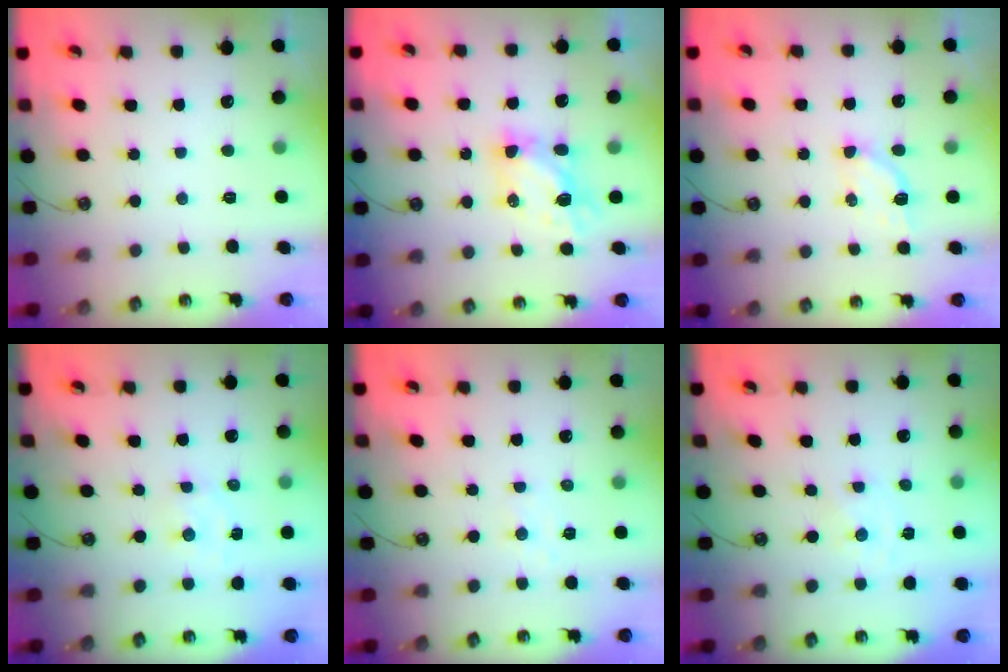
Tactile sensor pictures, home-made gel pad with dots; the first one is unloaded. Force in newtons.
{"total": 6.6, "press": 6.5, "slide": 0.6}
{"total": 3.8, "press": 3.8, "slide": 0.4}
{"total": 1.6, "press": 1.6, "slide": 0.1}
{"total": 4.8, "press": 4.8, "slide": 0.6}
{"total": 0.0}